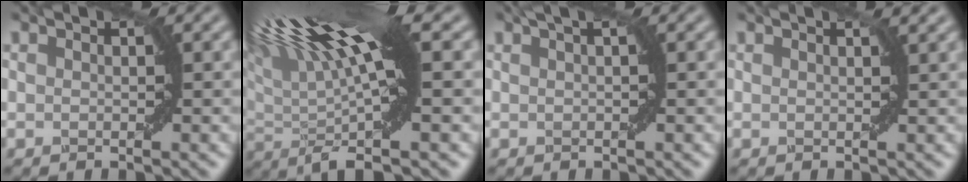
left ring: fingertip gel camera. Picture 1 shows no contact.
{"total": 13.8, "force": [3.3, 3.0, 13.0], "torque": [-0.237, 0.019, 0.057]}
{"total": 1.4, "force": [0.6, 0.0, 1.3], "torque": [-0.024, 0.002, 0.009]}
{"total": 0.9, "force": [0.7, -0.1, 0.5], "torque": [-0.009, 0.000, 0.015]}